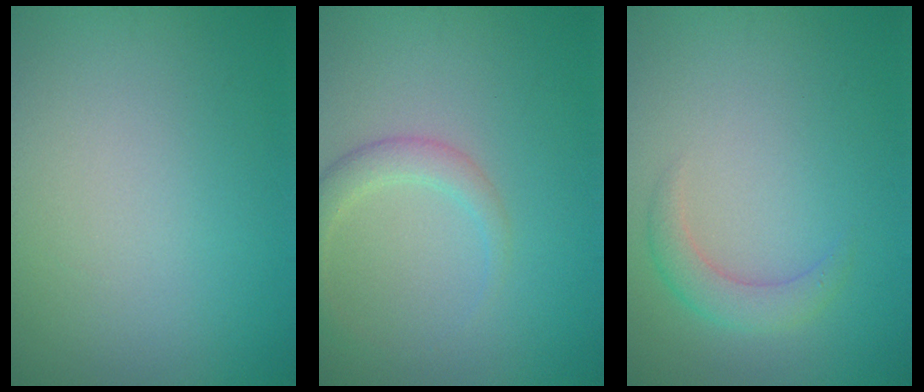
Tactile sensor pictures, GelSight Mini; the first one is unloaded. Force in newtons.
{"total": 2.4, "press": 2.4, "slide": 0.2}
{"total": 2.3, "press": 2.3, "slide": 0.1}